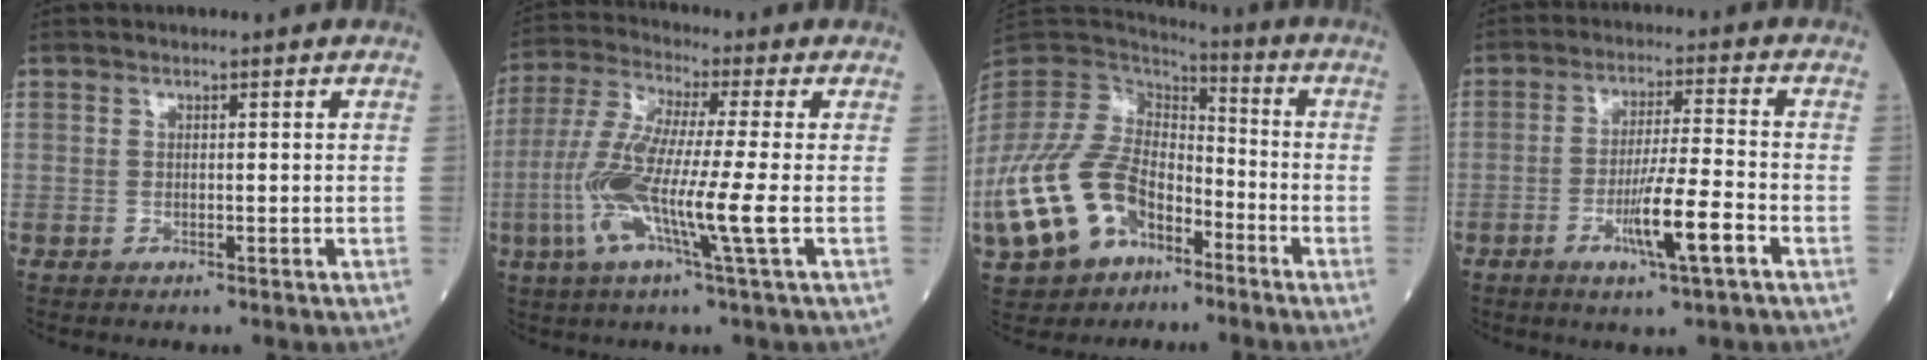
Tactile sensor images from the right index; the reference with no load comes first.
{"total": 12.6, "force": [-3.0, -0.4, 12.2], "torque": [-0.257, -0.015, -0.070]}
{"total": 17.6, "force": [-7.9, 10.5, 11.7], "torque": [-0.268, 0.006, -0.150]}
{"total": 8.3, "force": [-3.6, -0.1, 7.5], "torque": [-0.136, -0.008, -0.064]}